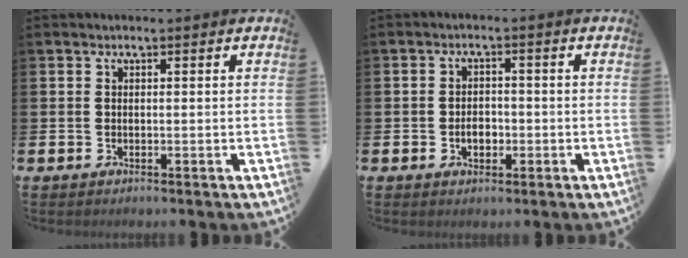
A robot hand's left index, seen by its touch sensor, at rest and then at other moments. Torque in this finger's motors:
{"motor_torque": [0.62, 0.14, 0.03, 0.05]}